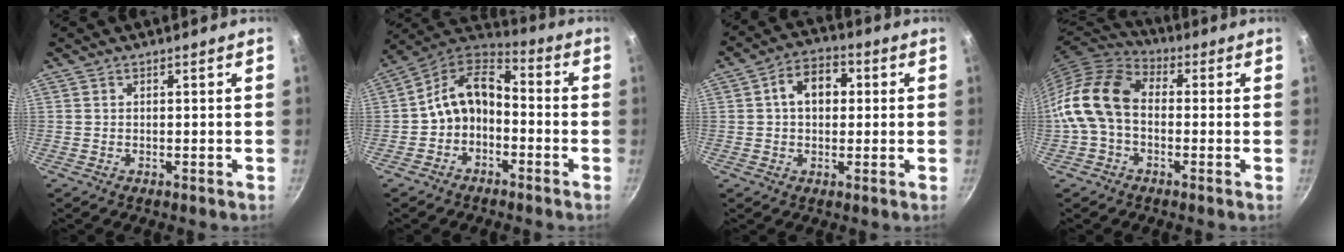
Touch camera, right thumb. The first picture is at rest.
{"total": 11.0, "force": [-2.4, 7.7, 7.5], "torque": [-0.118, 0.060, -0.058]}
{"total": 8.4, "force": [1.3, 6.0, 5.7], "torque": [-0.058, 0.018, 0.009]}
{"total": 14.5, "force": [-1.0, 10.2, 10.2], "torque": [-0.184, 0.037, -0.042]}